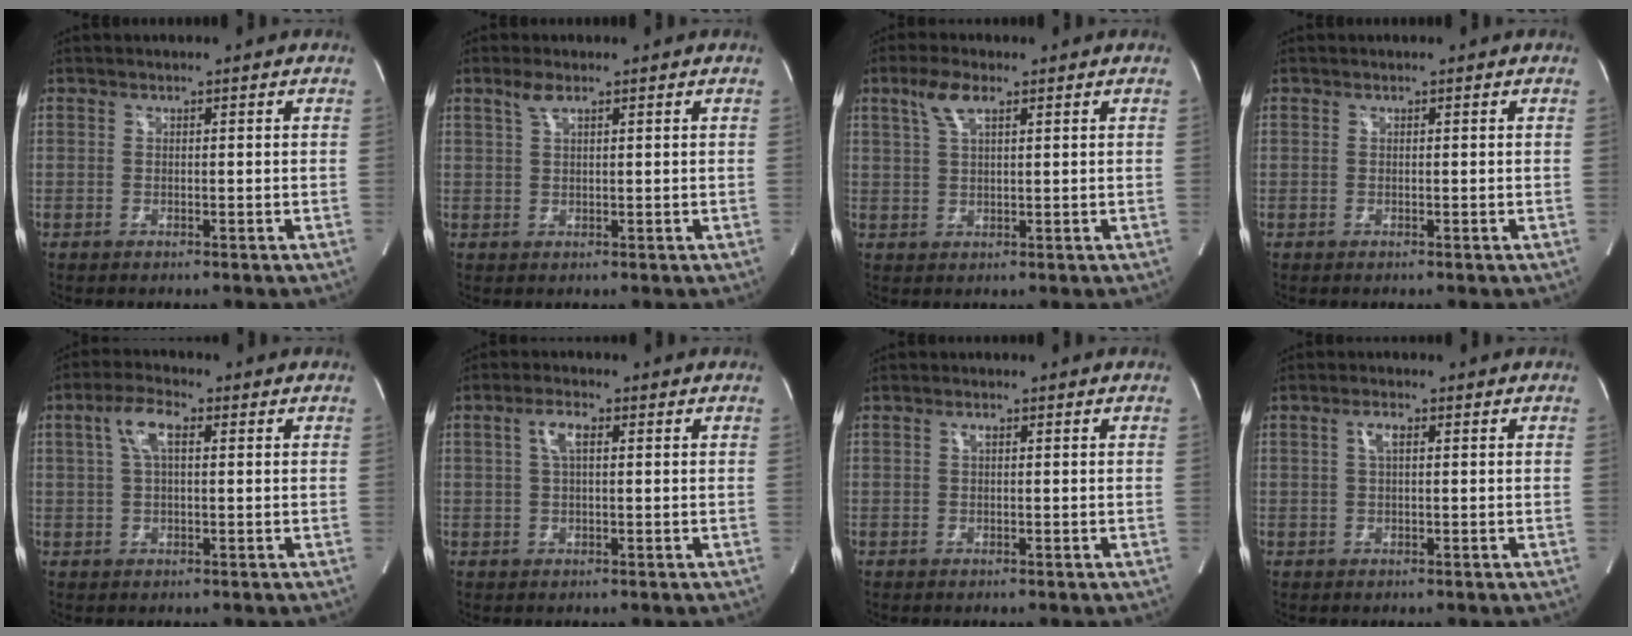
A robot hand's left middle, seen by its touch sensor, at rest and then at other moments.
{"total": 2.2, "force": [1.5, 0.5, 1.6], "torque": [-0.038, 0.007, 0.033]}
{"total": 4.3, "force": [2.5, 1.1, 3.4], "torque": [-0.078, 0.012, 0.053]}
{"total": 0.0}
{"total": 5.2, "force": [1.6, 1.7, 4.7], "torque": [-0.100, 0.018, 0.032]}
{"total": 3.4, "force": [1.0, 1.0, 3.1], "torque": [-0.064, 0.011, 0.019]}
{"total": 0.7, "force": [0.2, 0.2, 0.7], "torque": [-0.013, 0.002, 0.004]}
{"total": 2.1, "force": [0.6, 0.6, 1.9], "torque": [-0.040, 0.006, 0.012]}